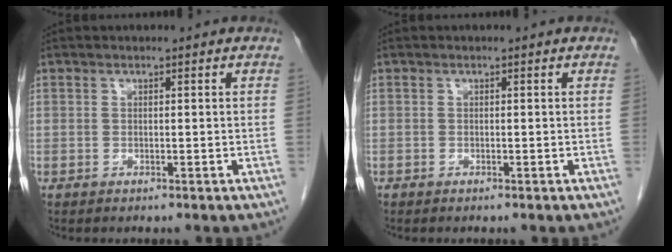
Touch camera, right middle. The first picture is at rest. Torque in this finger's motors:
{"motor_torque": [-0.08, 0.27, -0.04, -0.01]}